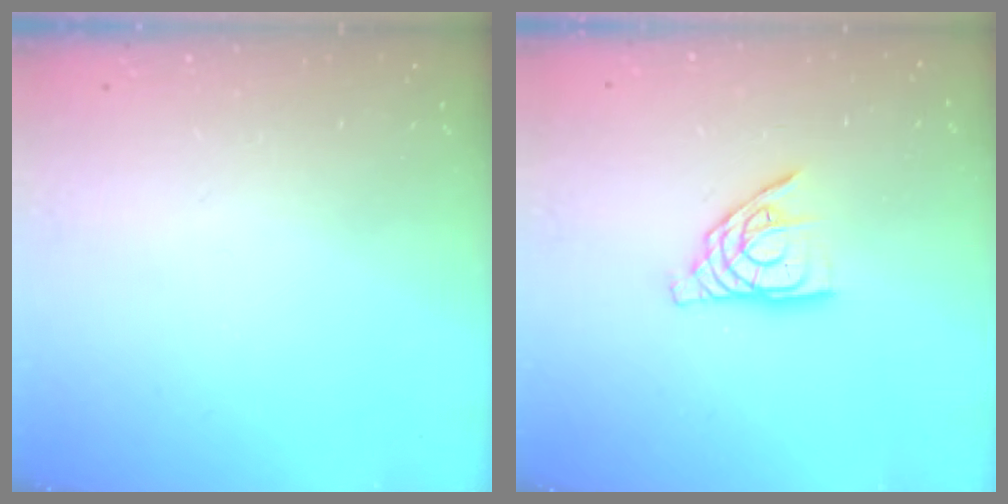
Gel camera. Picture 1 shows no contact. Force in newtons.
{"total": 11.4, "press": 11.4, "slide": 1.1}